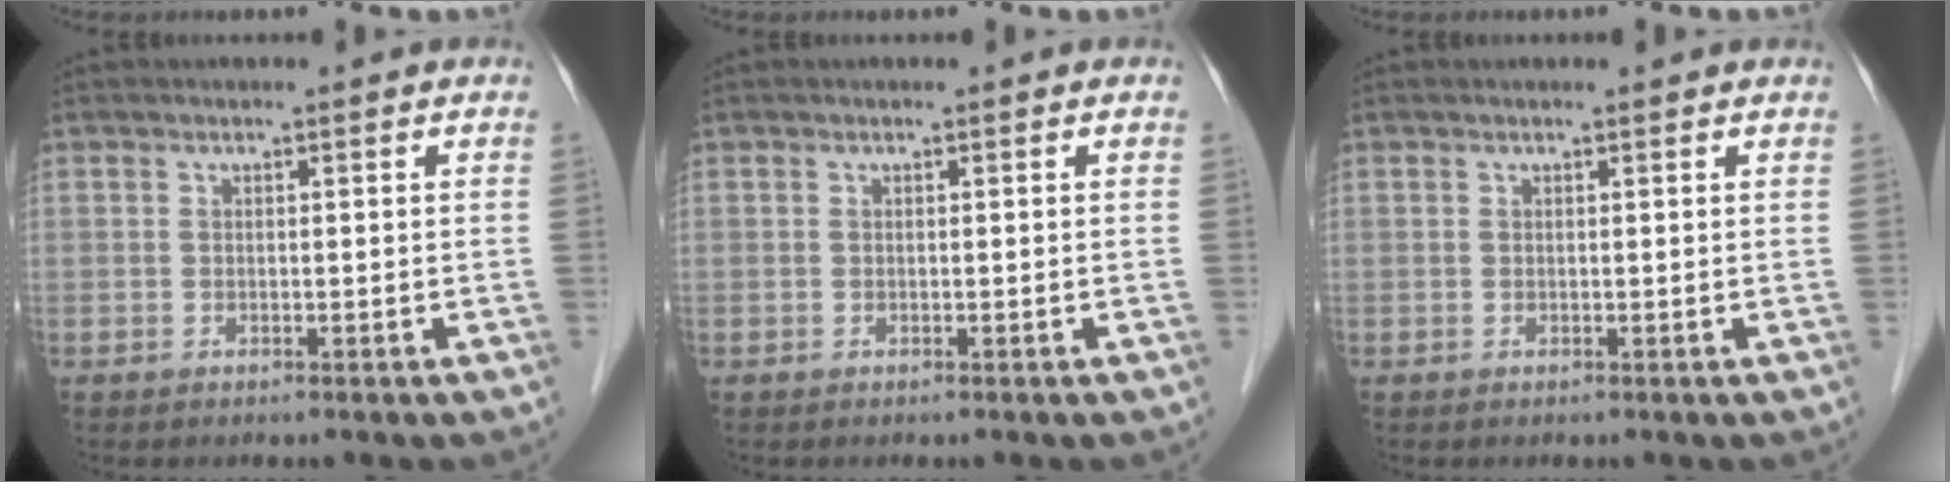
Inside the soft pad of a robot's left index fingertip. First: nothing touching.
{"total": 0.0}
{"total": 0.9, "force": [0.9, 0.0, 0.2], "torque": [-0.010, 0.006, 0.012]}